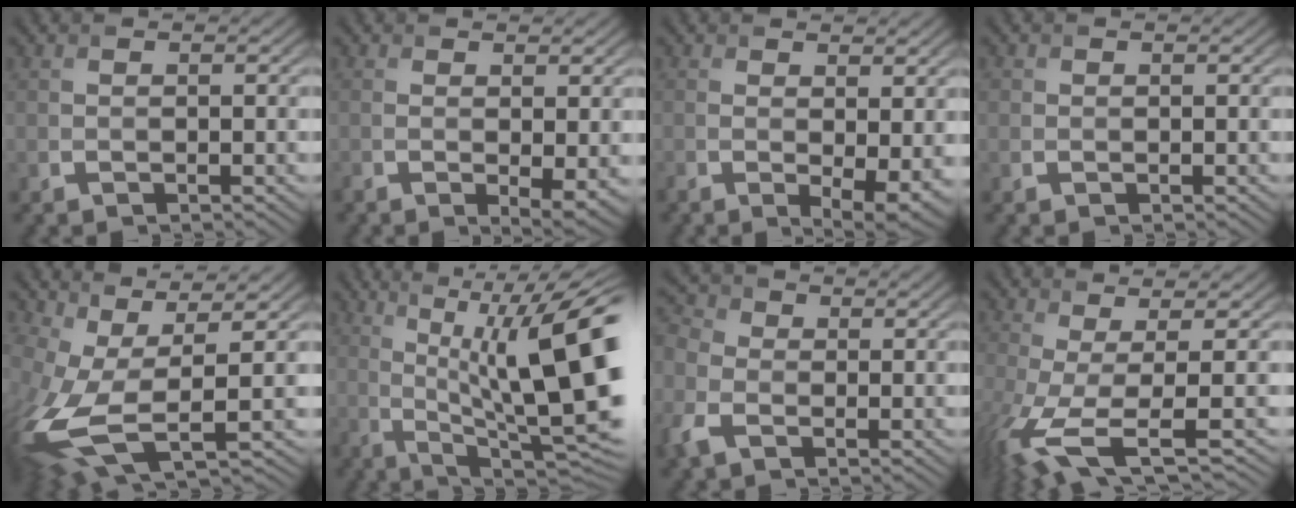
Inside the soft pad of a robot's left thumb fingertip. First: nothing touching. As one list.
[{"total": 3.1, "force": [-0.1, 0.6, 3.1], "torque": [-0.051, -0.011, 0.000]}, {"total": 4.7, "force": [-0.1, 1.6, 4.4], "torque": [-0.071, -0.013, 0.007]}, {"total": 0.7, "force": [0.1, 0.7, 0.2], "torque": [0.000, 0.002, -0.001]}, {"total": 11.7, "force": [-1.7, 4.7, 10.6], "torque": [-0.250, -0.005, -0.027]}, {"total": 17.4, "force": [1.7, 5.3, 16.4], "torque": [-0.234, 0.016, 0.036]}, {"total": 5.9, "force": [-1.8, 4.3, 3.6], "torque": [-0.107, 0.000, -0.054]}, {"total": 7.5, "force": [-1.7, 1.7, 7.1], "torque": [-0.132, -0.011, -0.036]}]